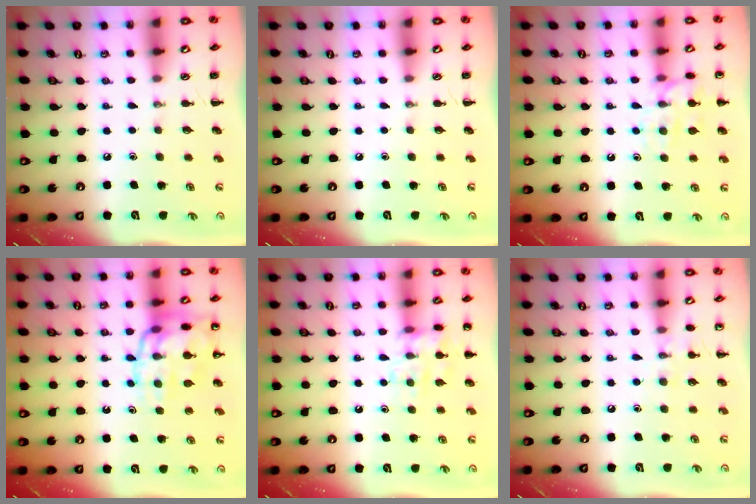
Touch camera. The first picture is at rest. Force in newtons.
{"total": 0.0}
{"total": 12.4, "press": 12.4, "slide": 0.8}
{"total": 16.1, "press": 16.0, "slide": 2.0}
{"total": 12.5, "press": 12.5, "slide": 0.7}
{"total": 6.9, "press": 6.7, "slide": 1.7}